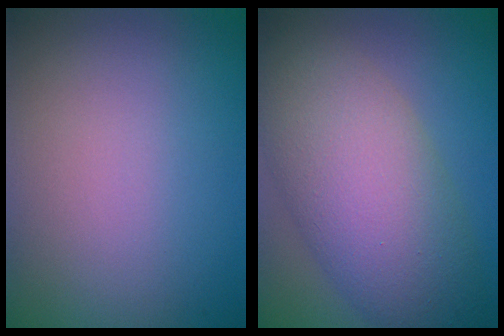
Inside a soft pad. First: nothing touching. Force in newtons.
{"total": 9.6, "press": 9.5, "slide": 0.3}